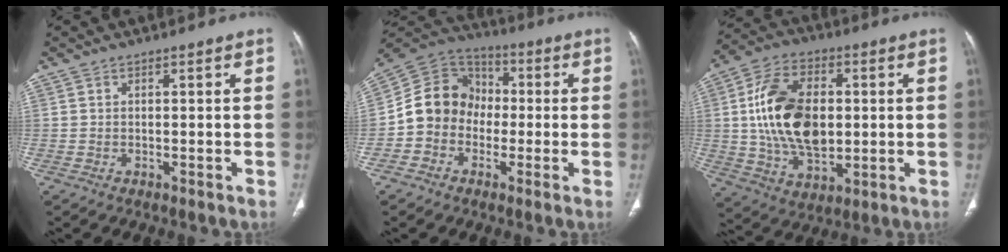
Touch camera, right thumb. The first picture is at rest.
{"total": 11.8, "force": [-1.8, 10.4, 5.3], "torque": [-0.068, 0.038, -0.047]}
{"total": 18.4, "force": [1.4, 11.6, 14.2], "torque": [-0.236, 0.003, 0.030]}